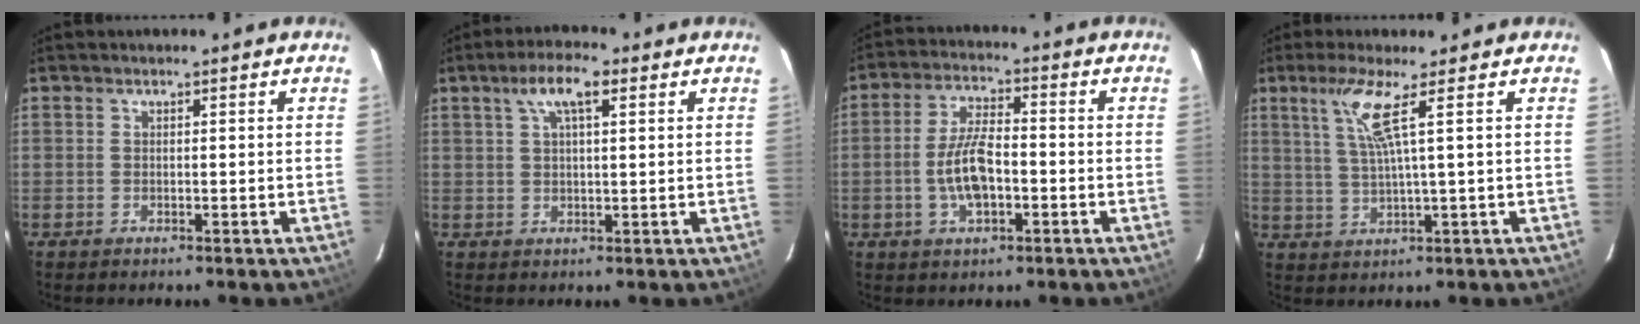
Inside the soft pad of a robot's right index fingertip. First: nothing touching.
{"total": 5.9, "force": [2.8, 1.8, 5.0], "torque": [-0.094, 0.015, 0.047]}
{"total": 8.3, "force": [-2.1, 3.4, 7.3], "torque": [-0.147, 0.006, -0.036]}
{"total": 6.0, "force": [2.7, -1.0, 5.2], "torque": [-0.101, -0.002, 0.060]}